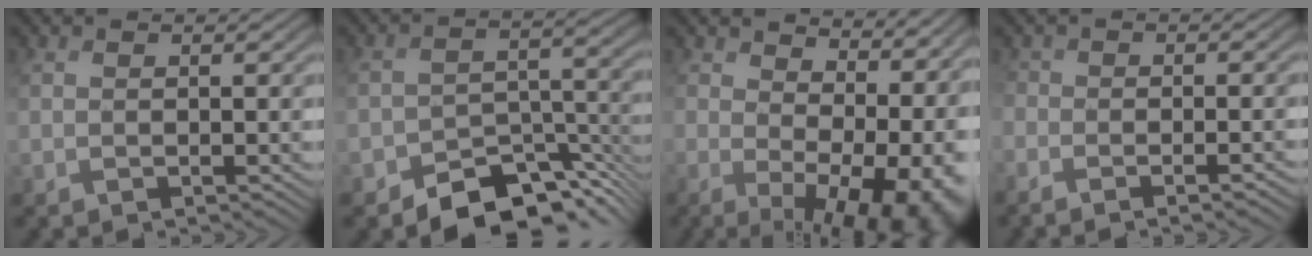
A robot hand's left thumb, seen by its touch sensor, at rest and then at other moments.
{"total": 9.1, "force": [-7.0, 4.2, 3.9], "torque": [-0.048, -0.011, -0.123]}
{"total": 15.2, "force": [2.0, 9.0, 12.1], "torque": [-0.152, -0.026, 0.073]}
{"total": 4.5, "force": [-3.0, 1.9, 2.8], "torque": [-0.041, -0.007, -0.034]}